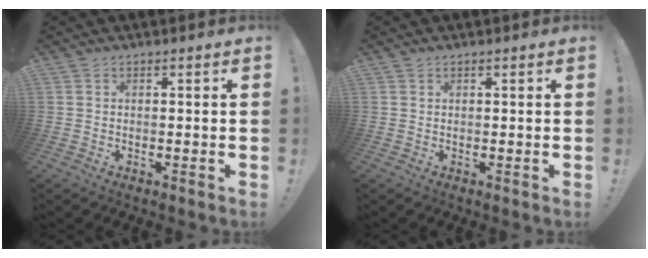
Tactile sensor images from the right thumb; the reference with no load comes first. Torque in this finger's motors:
{"motor_torque": [-0.03, -0.12, -0.21, 0.21, 0.00]}